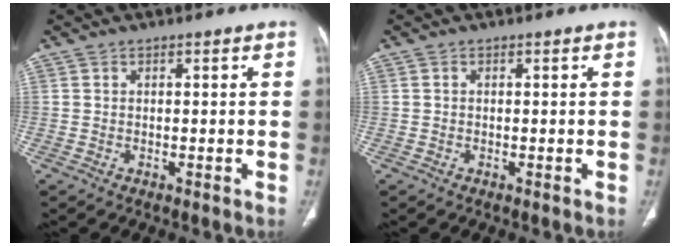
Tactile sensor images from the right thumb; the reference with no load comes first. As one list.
[{"total": 0.0}]